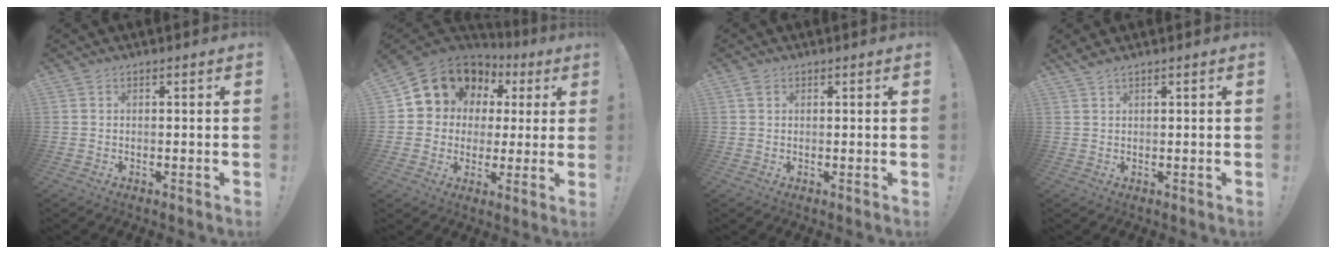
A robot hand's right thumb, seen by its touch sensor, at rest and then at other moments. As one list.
[{"total": 11.4, "force": [5.4, 9.5, 3.0], "torque": [-0.052, -0.039, 0.117]}, {"total": 1.5, "force": [0.9, 1.0, 0.6], "torque": [-0.008, 0.002, 0.016]}, {"total": 1.6, "force": [1.2, 0.1, 1.0], "torque": [-0.023, -0.002, 0.022]}]